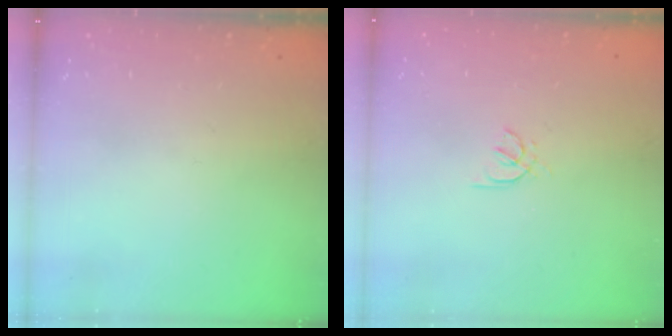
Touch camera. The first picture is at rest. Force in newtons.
{"total": 1.2, "press": 1.2, "slide": 0.4}